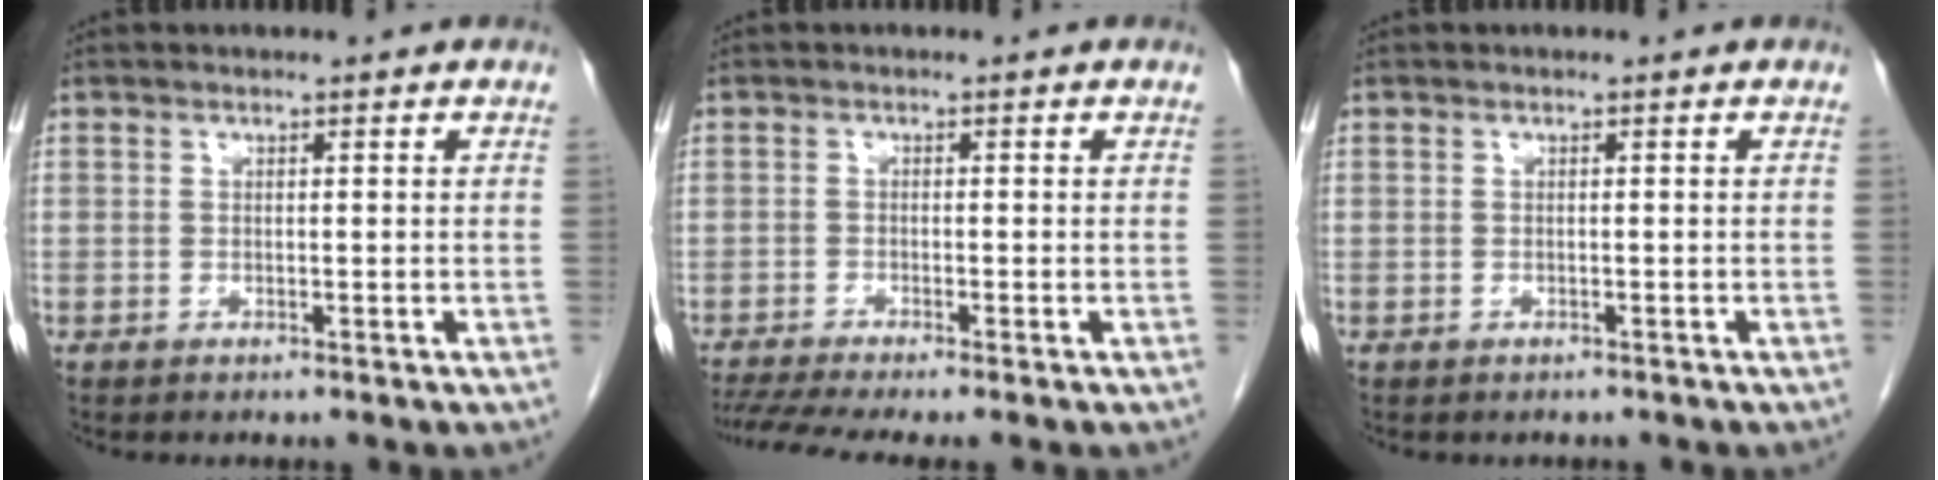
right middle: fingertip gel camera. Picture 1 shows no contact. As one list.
[{"total": 6.3, "force": [-5.3, -0.5, 3.4], "torque": [-0.059, -0.013, -0.089]}, {"total": 0.8, "force": [-0.6, 0.4, 0.1], "torque": [-0.012, 0.000, -0.009]}]